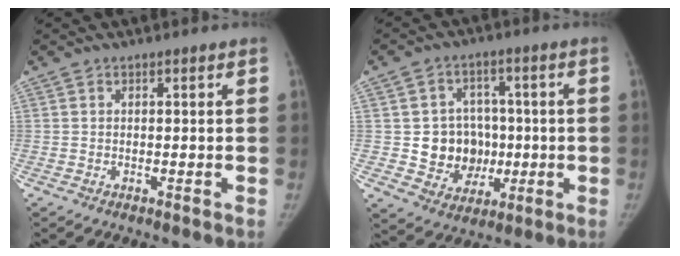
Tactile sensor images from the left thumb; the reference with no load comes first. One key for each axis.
{"total": 11.1, "fx": -0.9, "fy": 9.9, "fz": 5.1, "tx": -0.023, "ty": 0.010, "tz": -0.001}